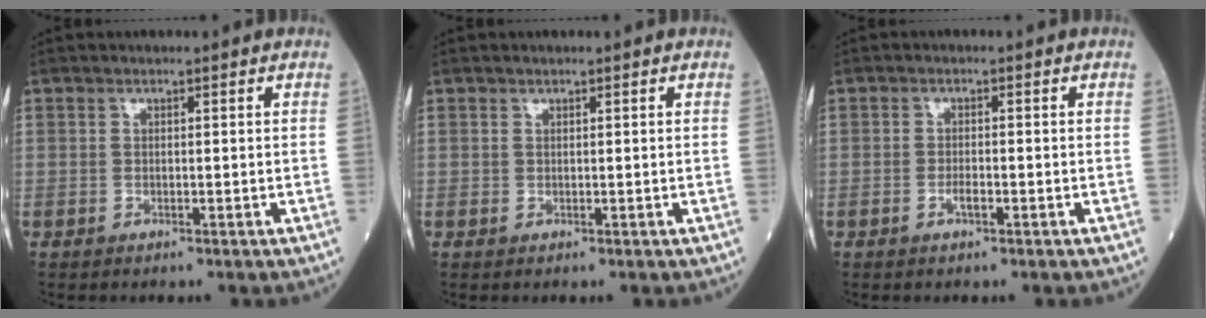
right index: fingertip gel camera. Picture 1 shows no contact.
{"total": 0.5, "force": [0.2, -0.5, 0.0], "torque": [-0.005, -0.003, 0.003]}
{"total": 1.4, "force": [-0.7, 0.3, 1.2], "torque": [-0.021, 0.001, -0.013]}